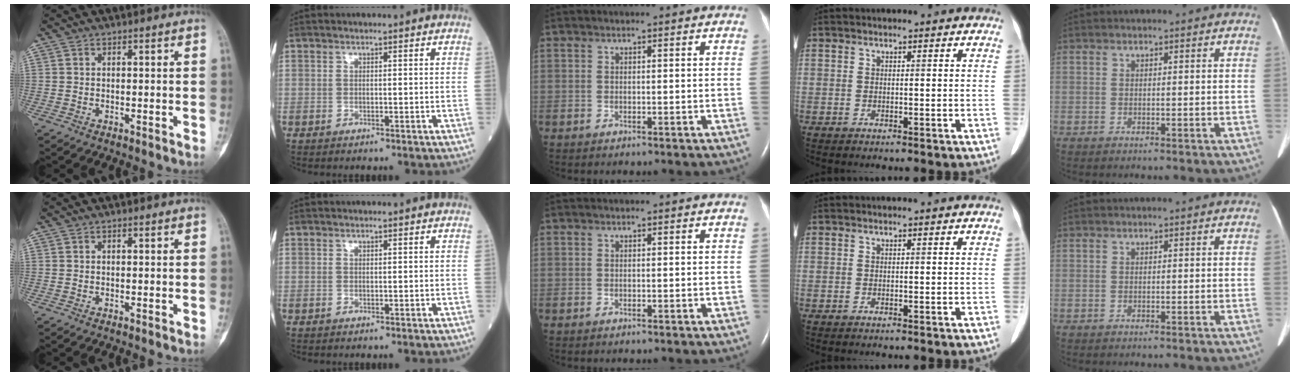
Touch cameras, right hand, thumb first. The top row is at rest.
{}